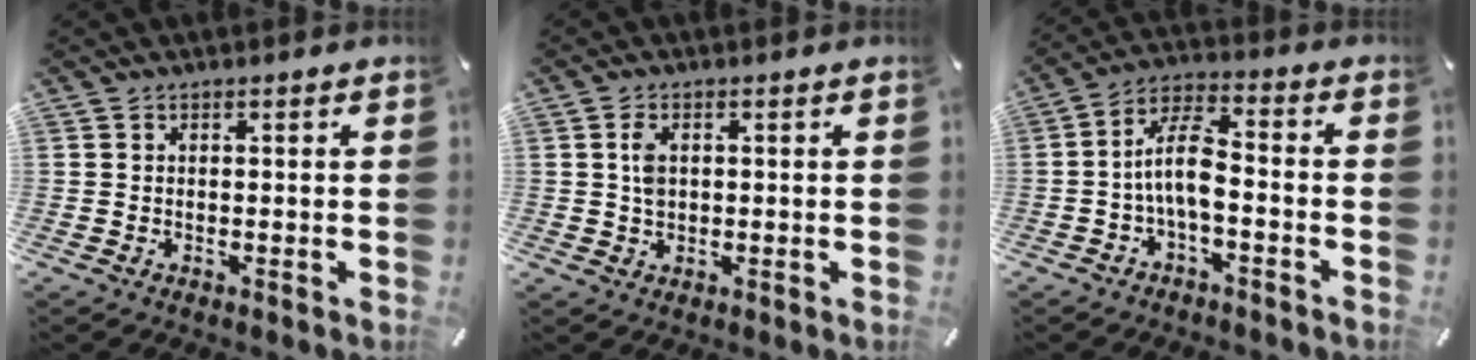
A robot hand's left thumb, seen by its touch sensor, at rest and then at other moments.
{"total": 3.4, "force": [0.6, 2.2, 2.5], "torque": [-0.046, 0.003, 0.007]}
{"total": 9.8, "force": [-2.4, 4.2, 8.5], "torque": [-0.174, 0.009, -0.044]}